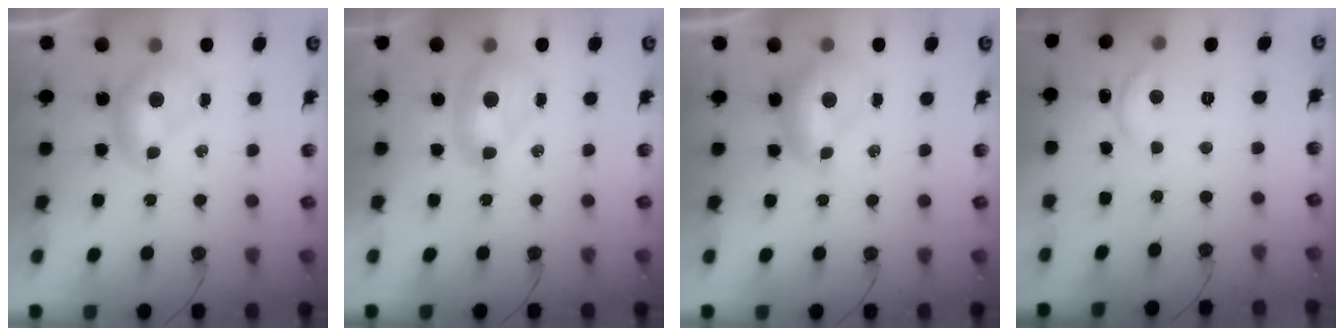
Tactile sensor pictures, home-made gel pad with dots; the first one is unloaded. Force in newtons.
{"total": 2.4, "press": 2.4, "slide": 0.6}
{"total": 0.0}
{"total": 2.2, "press": 2.2, "slide": 0.3}